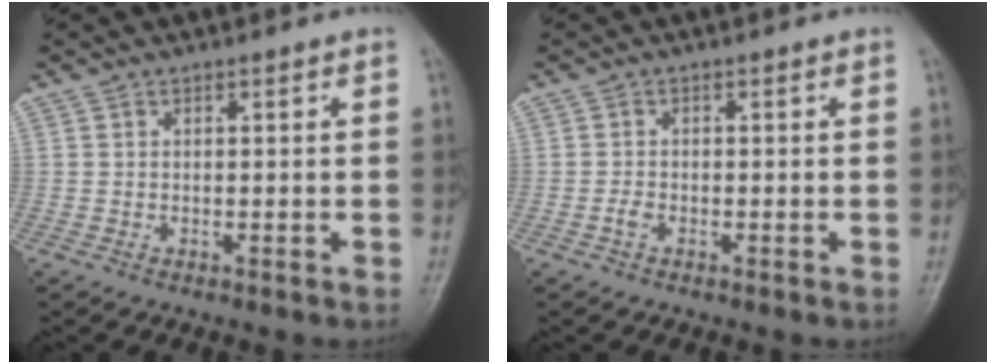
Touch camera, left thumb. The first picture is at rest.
{"total": 1.3, "force": [-0.6, 0.8, 0.8], "torque": [-0.018, 0.000, -0.015]}